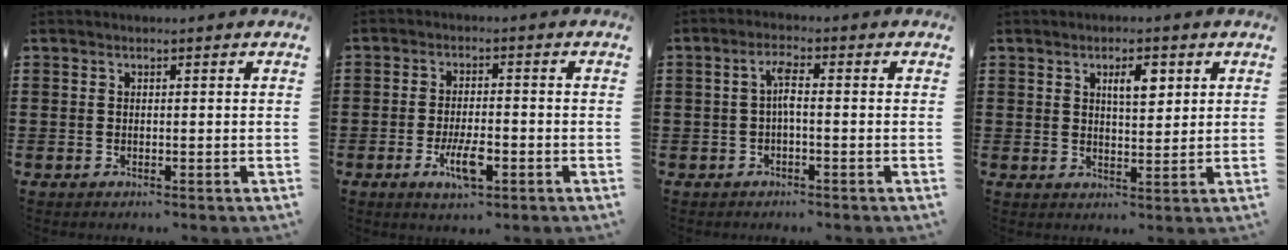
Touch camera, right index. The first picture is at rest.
{"total": 6.0, "force": [-2.4, 2.0, 5.1], "torque": [-0.110, -0.004, -0.047]}
{"total": 2.7, "force": [-0.4, 0.6, 2.6], "torque": [-0.053, 0.004, -0.009]}
{"total": 4.2, "force": [1.8, 1.5, 3.5], "torque": [-0.057, 0.003, 0.025]}